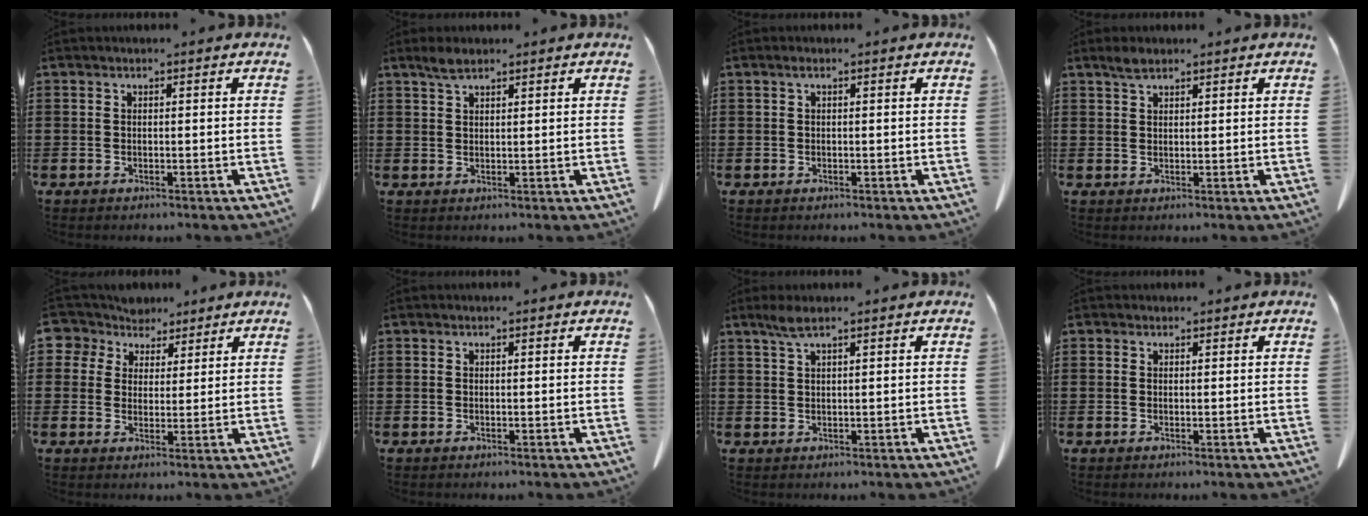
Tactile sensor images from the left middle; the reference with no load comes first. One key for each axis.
{"total": 2.4, "fx": 1.7, "fy": 0.7, "fz": 1.5, "tx": -0.033, "ty": 0.003, "tz": 0.032}
{"total": 0.5, "fx": 0.0, "fy": 0.1, "fz": 0.5, "tx": -0.010, "ty": 0.001, "tz": 0.001}
{"total": 2.1, "fx": 1.6, "fy": 0.7, "fz": 1.1, "tx": -0.025, "ty": 0.004, "tz": 0.030}
{"total": 5.6, "fx": 4.3, "fy": 3.6, "fz": 0.4, "tx": -0.038, "ty": -0.009, "tz": 0.079}
{"total": 0.0}
{"total": 2.5, "fx": 1.6, "fy": 0.3, "fz": 1.9, "tx": -0.040, "ty": 0.003, "tz": 0.029}
{"total": 0.6, "fx": 0.4, "fy": 0.4, "fz": 0.0, "tx": -0.002, "ty": 0.002, "tz": 0.008}